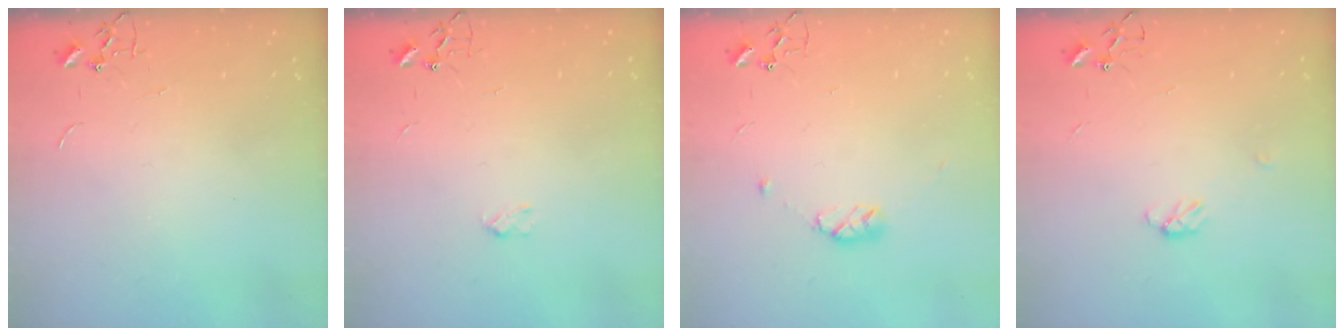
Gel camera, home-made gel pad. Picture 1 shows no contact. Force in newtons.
{"total": 2.6, "press": 2.6, "slide": 0.5}
{"total": 6.6, "press": 6.5, "slide": 0.7}
{"total": 3.9, "press": 3.9, "slide": 0.4}